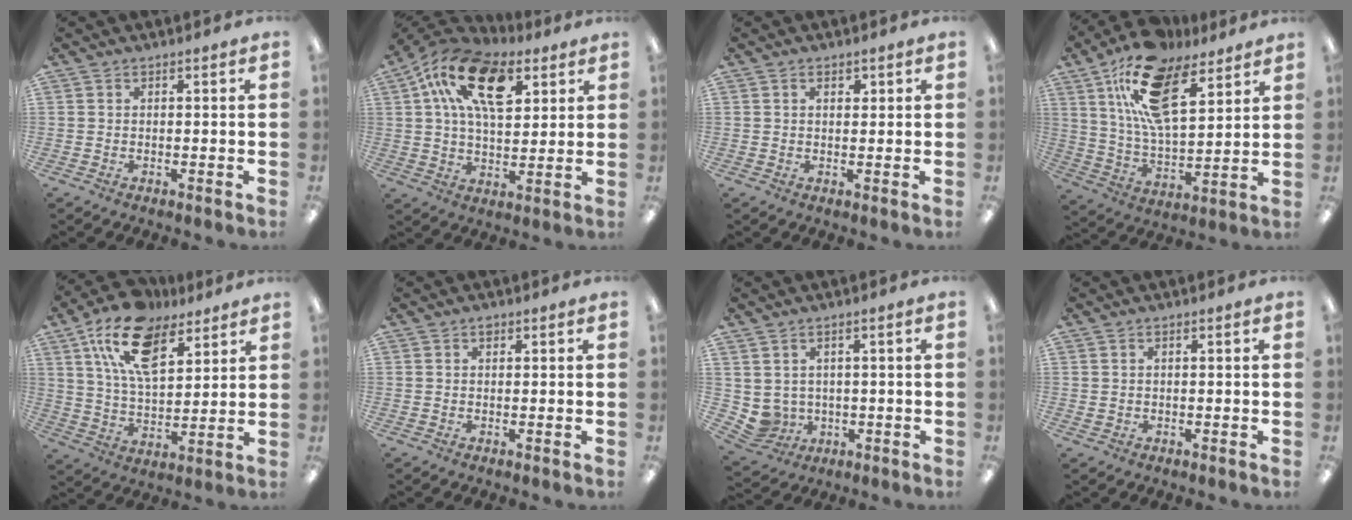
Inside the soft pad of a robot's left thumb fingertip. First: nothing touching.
{"total": 19.1, "force": [8.3, 10.6, 13.5], "torque": [-0.226, -0.008, 0.148]}
{"total": 1.8, "force": [0.9, 1.1, 1.2], "torque": [-0.017, 0.001, 0.013]}
{"total": 20.4, "force": [12.1, 9.1, 13.6], "torque": [-0.247, -0.048, 0.211]}
{"total": 16.8, "force": [10.0, 8.6, 10.4], "torque": [-0.190, -0.028, 0.180]}
{"total": 0.9, "force": [0.5, 0.6, 0.5], "torque": [-0.003, 0.001, 0.007]}
{"total": 4.6, "force": [1.2, 4.2, 1.3], "torque": [-0.050, -0.004, 0.026]}
{"total": 0.6, "force": [0.3, 0.4, 0.3], "torque": [-0.008, 0.004, 0.005]}